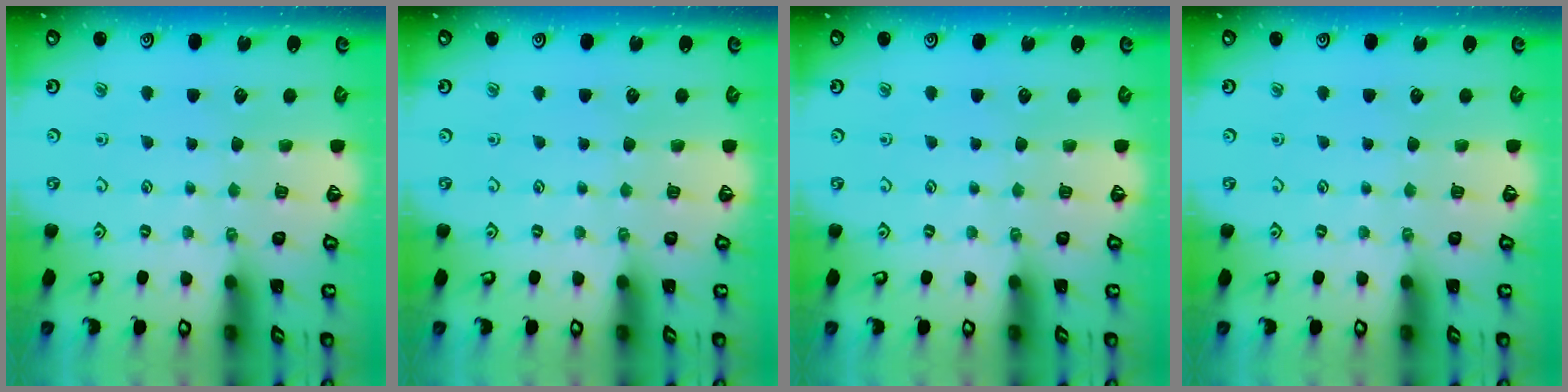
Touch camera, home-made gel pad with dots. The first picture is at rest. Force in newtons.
{"total": 0.0}
{"total": 0.0}
{"total": 0.0}